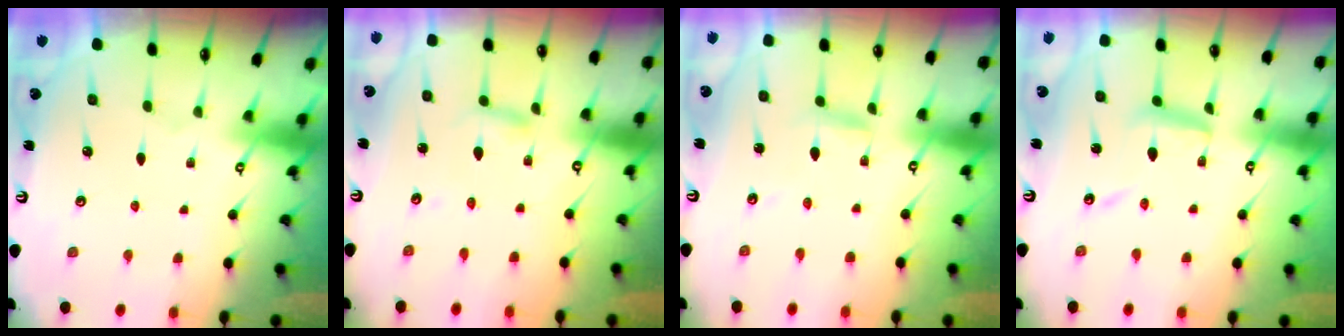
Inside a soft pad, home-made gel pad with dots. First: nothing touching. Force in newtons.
{"total": 2.7, "press": 2.6, "slide": 0.3}
{"total": 2.1, "press": 2.1, "slide": 0.1}
{"total": 9.6, "press": 9.5, "slide": 0.8}